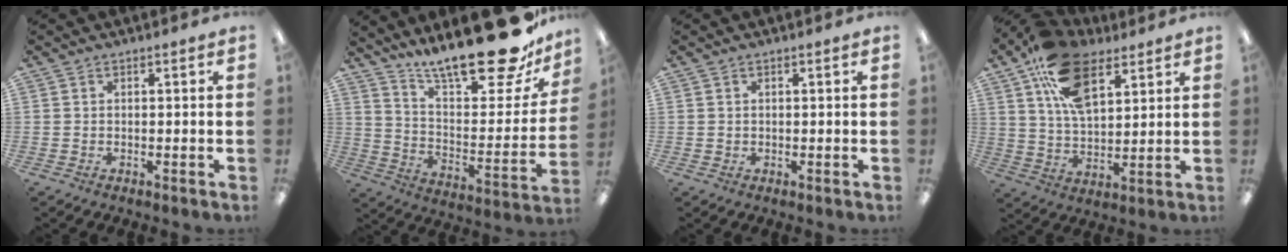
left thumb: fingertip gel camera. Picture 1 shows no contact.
{"total": 24.2, "force": [19.2, 6.1, 13.5], "torque": [-0.190, -0.145, 0.317]}
{"total": 0.7, "force": [0.3, 0.6, -0.1], "torque": [0.001, 0.004, 0.005]}
{"total": 18.3, "force": [9.5, 10.0, 12.1], "torque": [-0.212, -0.017, 0.171]}